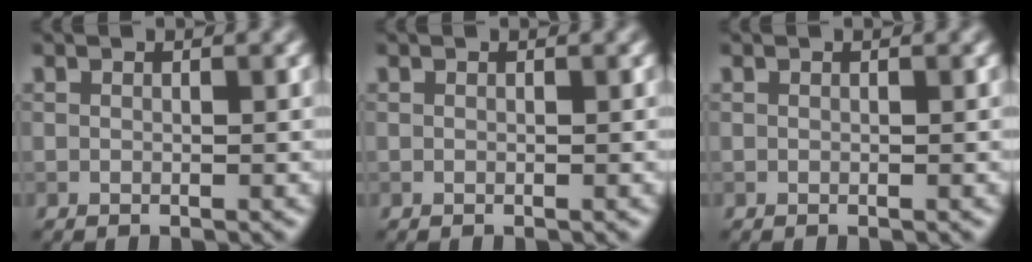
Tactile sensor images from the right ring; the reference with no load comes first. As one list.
[{"total": 0.0}, {"total": 0.0}]